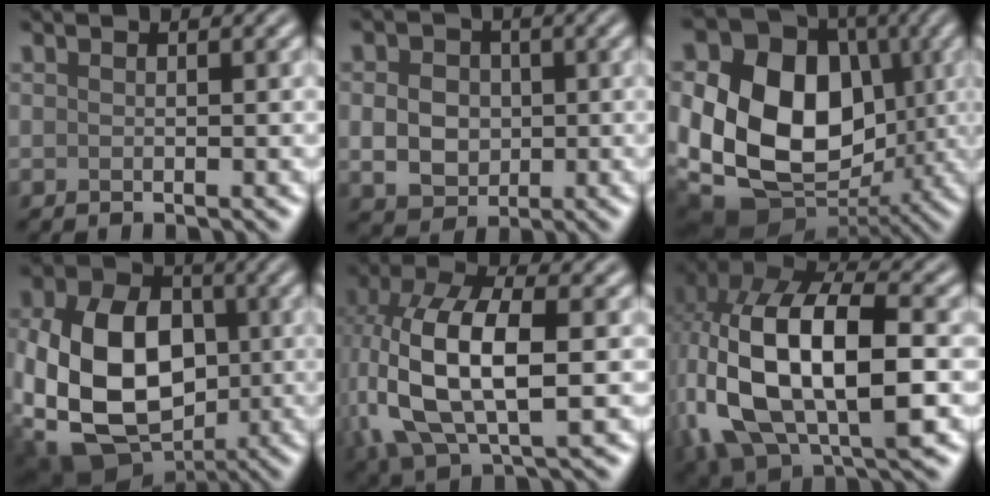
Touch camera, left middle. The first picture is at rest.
{"total": 4.2, "force": [-0.1, 3.4, 2.3], "torque": [-0.044, 0.000, -0.003]}
{"total": 16.7, "force": [-0.2, 12.8, 10.7], "torque": [-0.192, 0.009, -0.015]}
{"total": 15.0, "force": [-1.7, 11.4, 9.6], "torque": [-0.191, -0.018, -0.024]}
{"total": 10.7, "force": [0.1, 5.2, 9.4], "torque": [-0.195, 0.005, -0.002]}
{"total": 14.5, "force": [-1.4, 7.7, 12.2], "torque": [-0.243, -0.002, -0.027]}